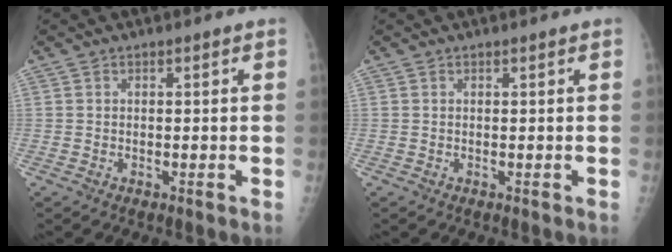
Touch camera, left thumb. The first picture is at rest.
{"total": 0.0}